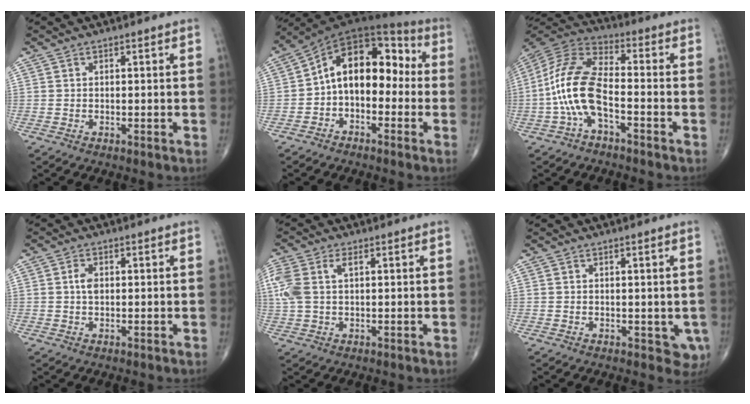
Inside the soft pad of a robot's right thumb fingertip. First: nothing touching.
{"total": 13.6, "force": [-1.1, 8.7, 10.3], "torque": [-0.122, 0.054, -0.037]}
{"total": 12.8, "force": [-3.6, 5.7, 10.9], "torque": [-0.233, 0.042, -0.075]}
{"total": 2.2, "force": [0.3, 1.4, 1.7], "torque": [-0.031, 0.002, 0.002]}
{"total": 8.4, "force": [2.1, 4.8, 6.6], "torque": [-0.186, 0.023, 0.046]}
{"total": 3.1, "force": [-0.1, 2.1, 2.3], "torque": [-0.009, -0.002, 0.004]}